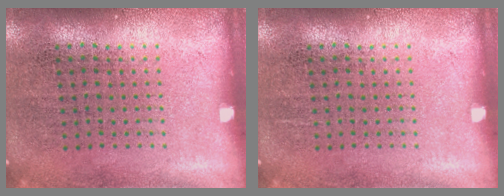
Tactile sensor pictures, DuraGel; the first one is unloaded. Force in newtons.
{"total": 0.0}